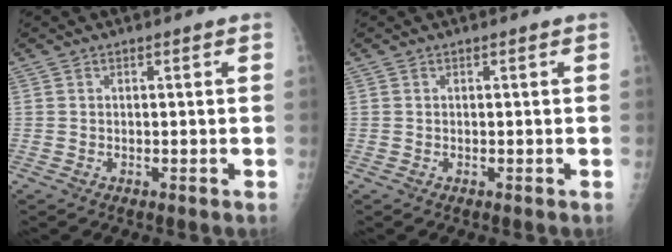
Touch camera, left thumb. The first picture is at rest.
{"total": 0.0}